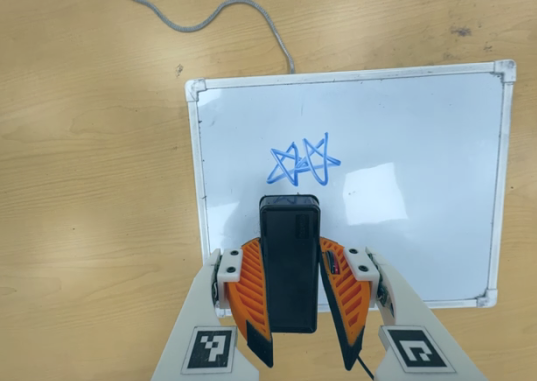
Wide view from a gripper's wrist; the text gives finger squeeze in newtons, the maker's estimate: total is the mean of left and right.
{"total": 7.7, "left": 6.2, "right": 9.2}